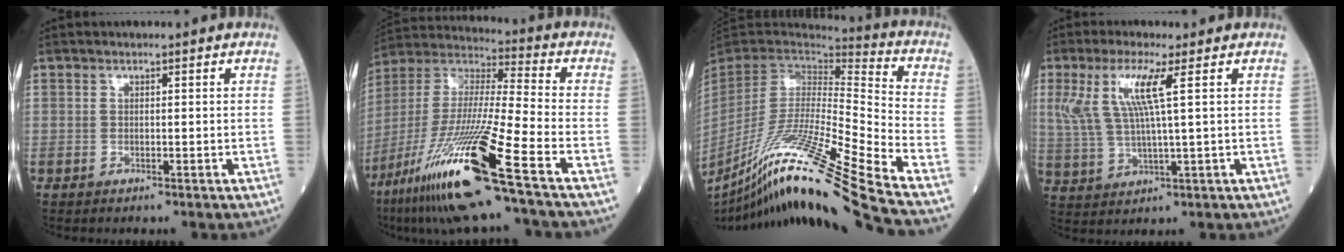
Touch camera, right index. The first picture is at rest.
{"total": 23.1, "force": [-12.6, -0.1, 19.3], "torque": [-0.394, -0.055, -0.240]}
{"total": 27.0, "force": [-19.1, -2.0, 19.0], "torque": [-0.315, -0.058, -0.346]}
{"total": 7.9, "force": [2.8, 0.3, 7.4], "torque": [-0.173, 0.011, 0.061]}